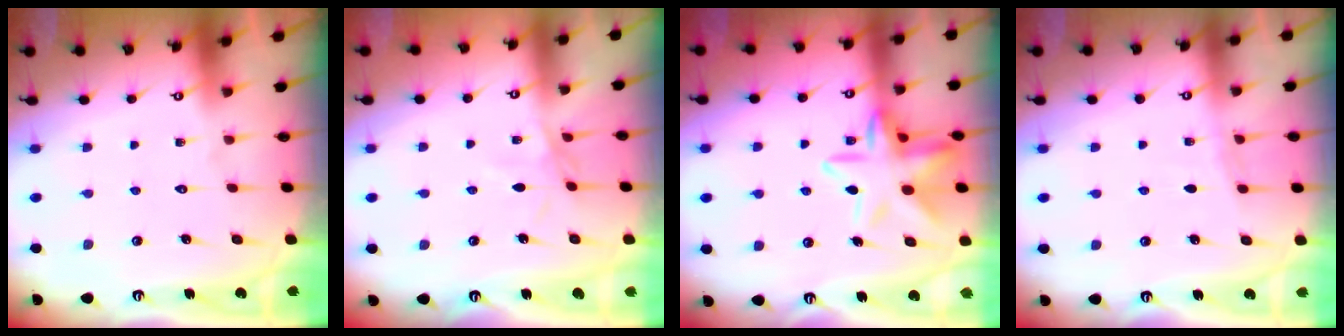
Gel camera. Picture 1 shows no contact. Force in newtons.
{"total": 3.7, "press": 3.7, "slide": 0.5}
{"total": 12.5, "press": 12.4, "slide": 0.7}
{"total": 3.1, "press": 3.0, "slide": 0.5}